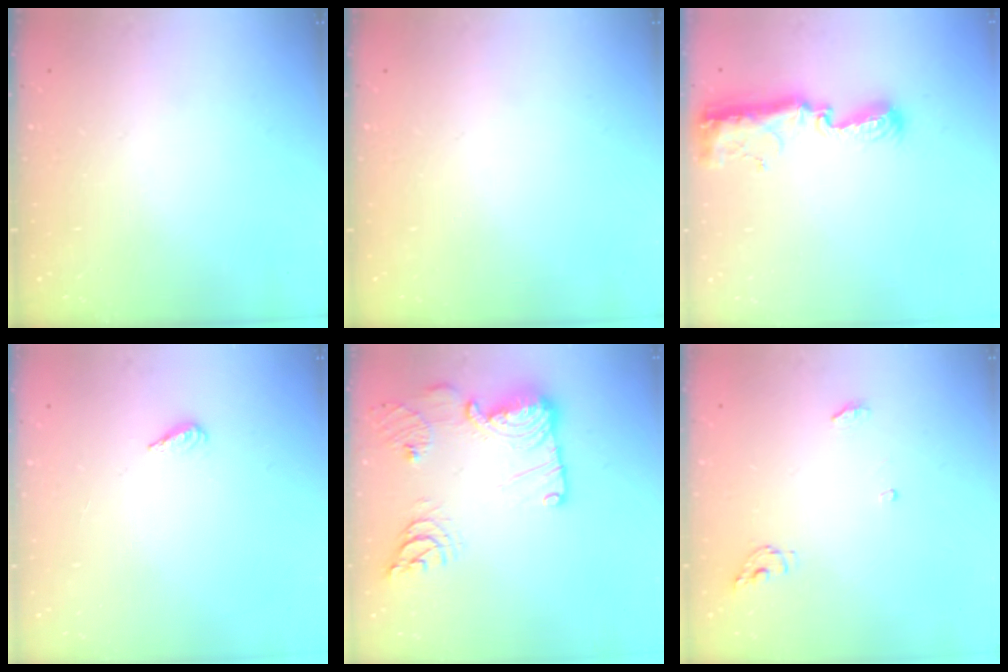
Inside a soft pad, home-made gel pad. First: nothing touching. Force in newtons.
{"total": 0.0}
{"total": 12.8, "press": 11.4, "slide": 5.9}
{"total": 2.3, "press": 2.2, "slide": 0.8}
{"total": 18.8, "press": 18.6, "slide": 2.3}
{"total": 4.3, "press": 4.3, "slide": 0.4}